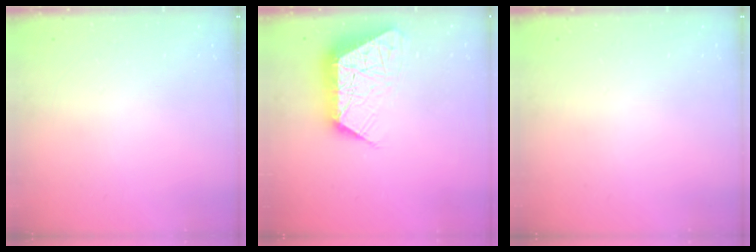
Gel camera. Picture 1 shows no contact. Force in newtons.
{"total": 13.6, "press": 13.5, "slide": 1.2}
{"total": 0.0}